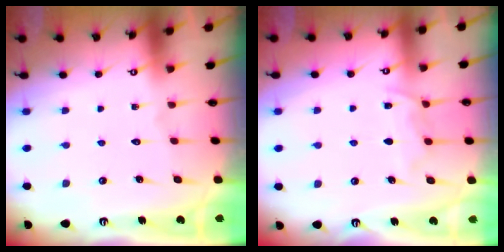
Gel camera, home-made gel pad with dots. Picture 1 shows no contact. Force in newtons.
{"total": 7.2, "press": 7.1, "slide": 1.0}